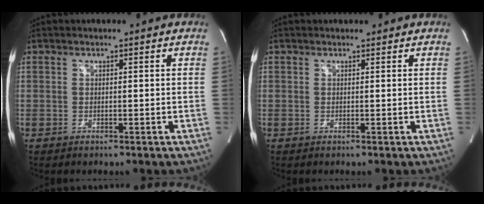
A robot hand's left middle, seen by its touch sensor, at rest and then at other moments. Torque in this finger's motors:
{"motor_torque": [-0.01, 0.02, -0.08, 0.01]}